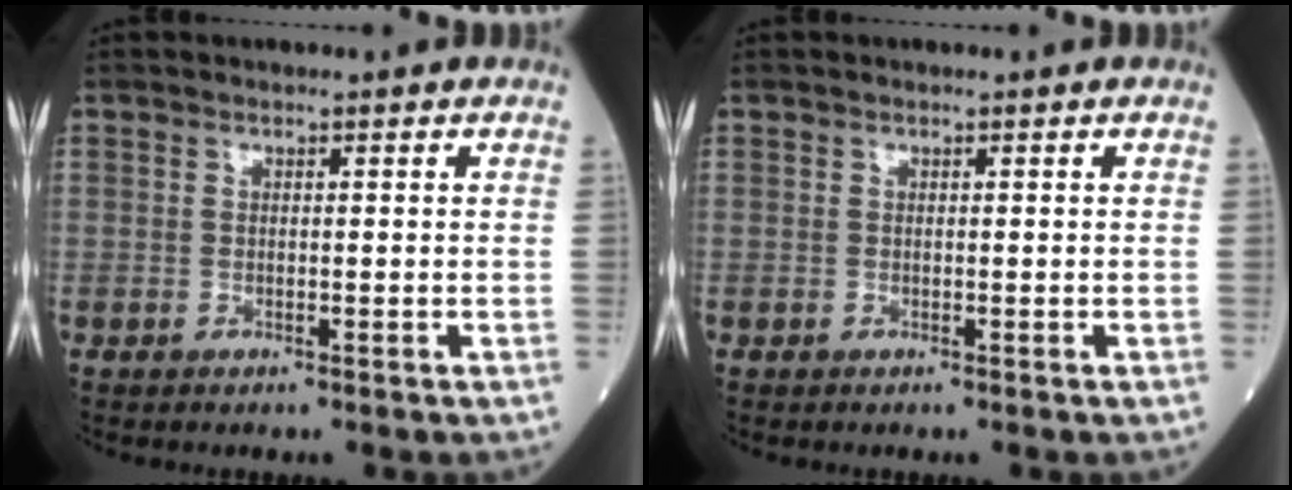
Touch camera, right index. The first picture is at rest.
{"total": 0.0}